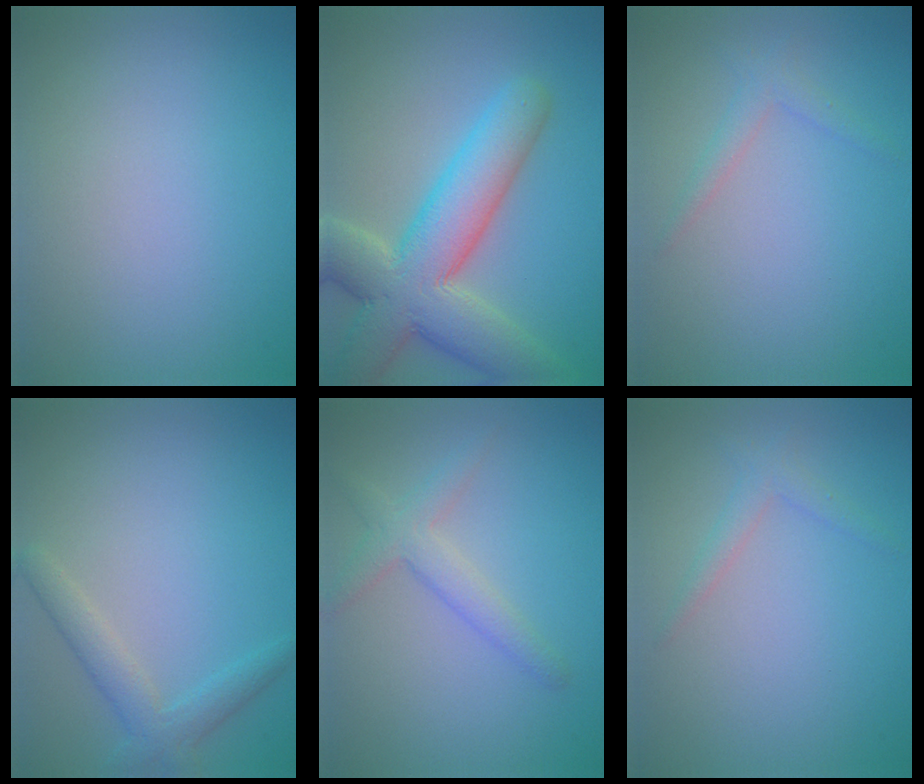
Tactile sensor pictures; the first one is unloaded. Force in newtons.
{"total": 9.6, "press": 9.5, "slide": 0.8}
{"total": 1.4, "press": 1.4, "slide": 0.1}
{"total": 2.6, "press": 2.6, "slide": 0.1}
{"total": 2.7, "press": 2.7, "slide": 0.1}
{"total": 1.4, "press": 1.4, "slide": 0.1}